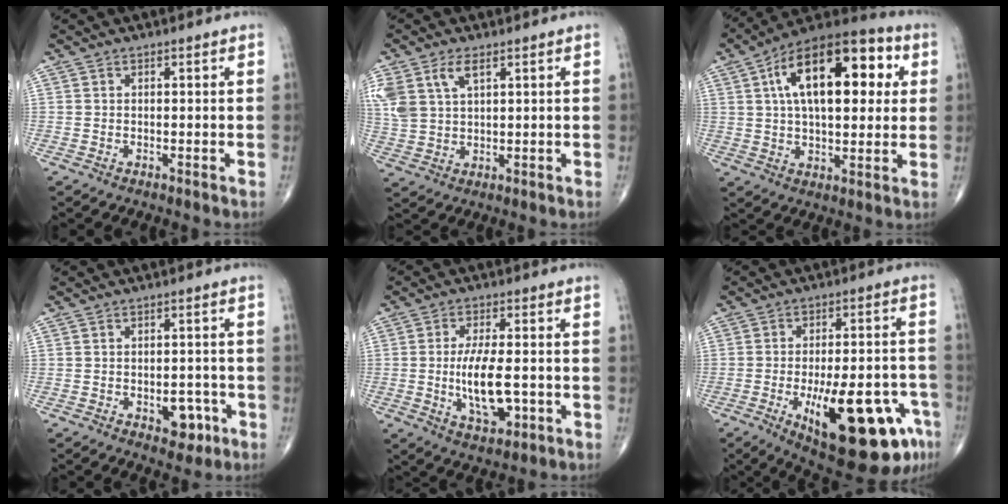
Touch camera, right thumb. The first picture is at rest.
{"total": 8.9, "force": [4.2, 4.8, 6.1], "torque": [-0.143, -0.002, 0.092]}
{"total": 22.5, "force": [5.9, 11.0, 18.8], "torque": [-0.271, 0.020, 0.083]}
{"total": 5.7, "force": [-2.0, 3.7, 3.8], "torque": [-0.019, 0.011, -0.019]}
{"total": 9.9, "force": [-1.4, 4.1, 8.9], "torque": [-0.157, -0.004, -0.017]}
{"total": 23.1, "force": [-9.4, 8.4, 19.4], "torque": [-0.225, 0.021, -0.114]}